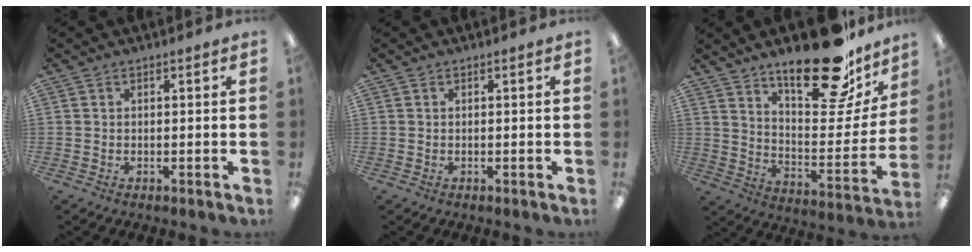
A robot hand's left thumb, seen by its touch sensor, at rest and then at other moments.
{"total": 0.0}
{"total": 23.8, "force": [18.1, 8.0, 13.1], "torque": [-0.185, -0.127, 0.300]}